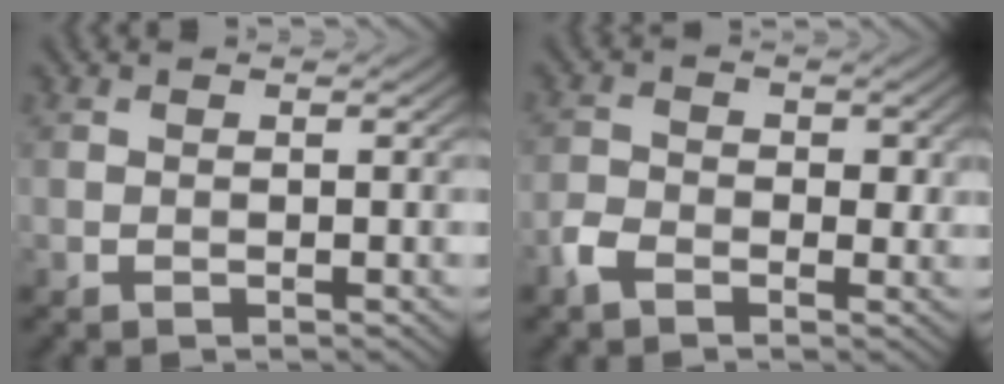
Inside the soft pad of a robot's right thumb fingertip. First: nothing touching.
{"total": 3.4, "force": [-1.4, 2.2, 2.2], "torque": [-0.045, -0.002, -0.034]}